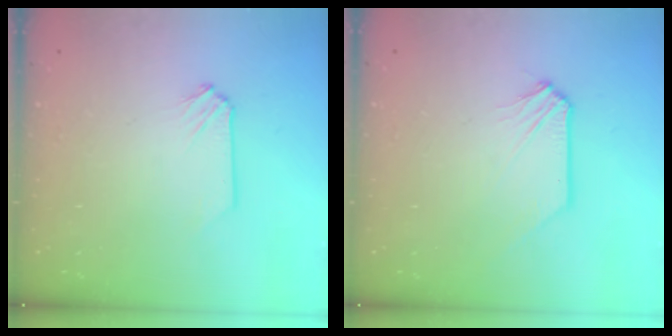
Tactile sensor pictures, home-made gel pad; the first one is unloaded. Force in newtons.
{"total": 0.0}